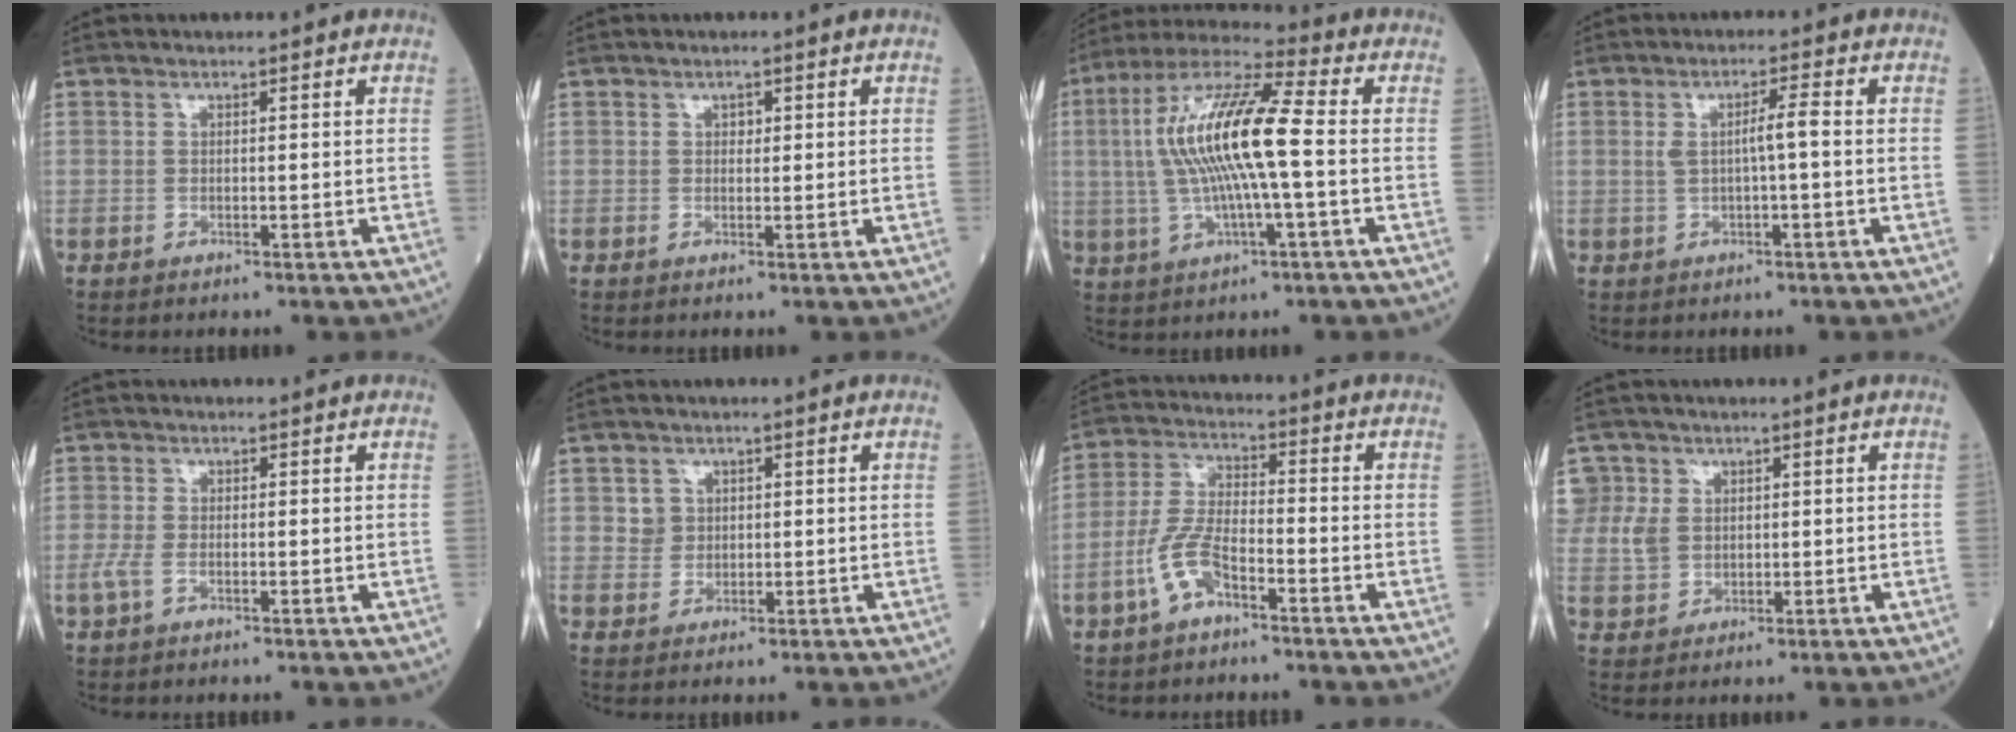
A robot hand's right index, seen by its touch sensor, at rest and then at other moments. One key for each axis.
{"total": 0.9, "fx": 0.3, "fy": 0.7, "fz": 0.5, "tx": -0.006, "ty": 0.000, "tz": 0.003}
{"total": 15.0, "fx": 0.2, "fy": 1.6, "fz": 14.9, "tx": -0.298, "ty": 0.015, "tz": -0.003}
{"total": 3.4, "fx": 0.1, "fy": 0.1, "fz": 3.4, "tx": -0.064, "ty": 0.005, "tz": 0.003}
{"total": 2.0, "fx": -0.8, "fy": 0.8, "fz": 1.7, "tx": -0.054, "ty": -0.004, "tz": -0.020}
{"total": 1.8, "fx": 0.5, "fy": 1.8, "fz": 0.1, "tx": 0.008, "ty": 0.001, "tz": 0.003}
{"total": 6.9, "fx": -3.6, "fy": 2.4, "fz": 5.4, "tx": -0.127, "ty": 0.005, "tz": -0.074}
{"total": 4.8, "fx": 1.4, "fy": 4.5, "fz": 0.6, "tx": -0.009, "ty": 0.013, "tz": 0.033}